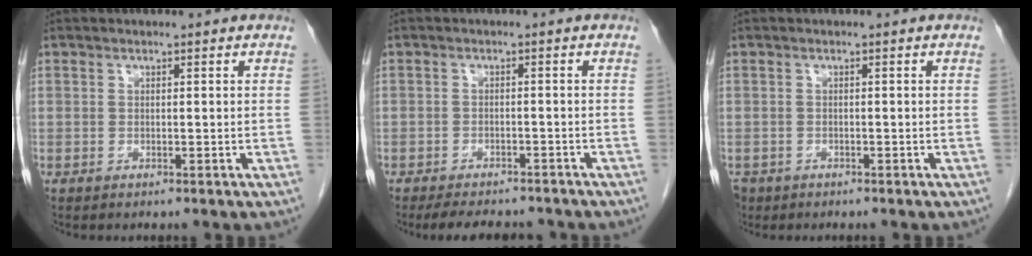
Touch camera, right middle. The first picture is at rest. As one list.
[{"total": 8.1, "force": [-7.0, 2.8, 2.8], "torque": [-0.039, -0.004, -0.094]}, {"total": 3.4, "force": [-2.2, 2.4, 0.8], "torque": [-0.017, -0.001, -0.039]}]